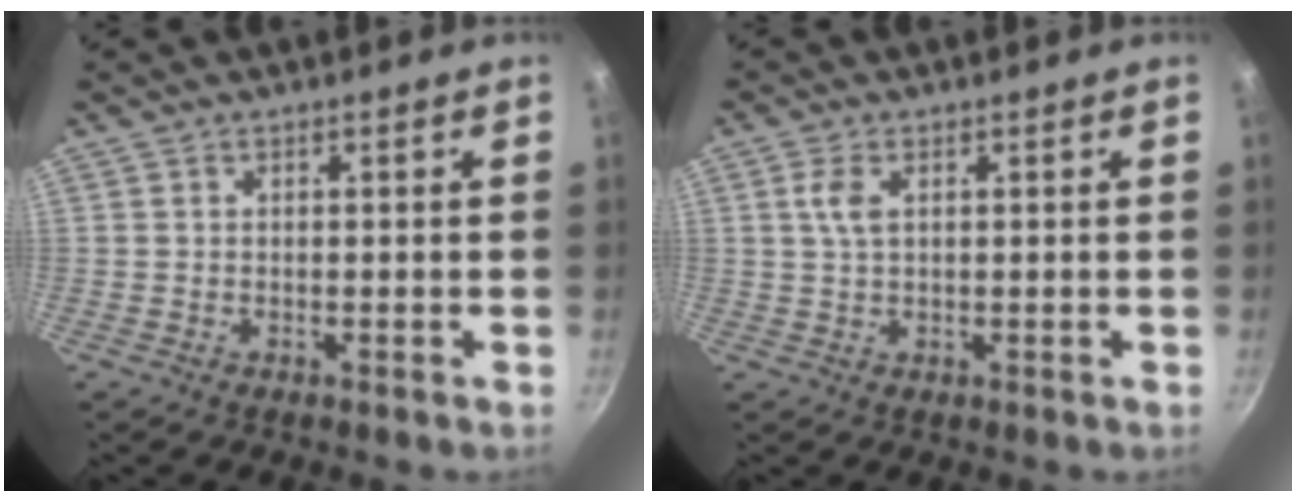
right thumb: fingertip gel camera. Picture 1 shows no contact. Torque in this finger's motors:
{"motor_torque": [0.35, 0.12, 0.46, -0.17, 0.00]}